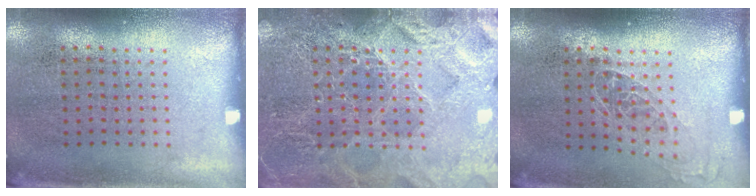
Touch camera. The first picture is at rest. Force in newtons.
{"total": 6.3, "press": 6.3, "slide": 0.9}
{"total": 1.0, "press": 0.9, "slide": 0.5}